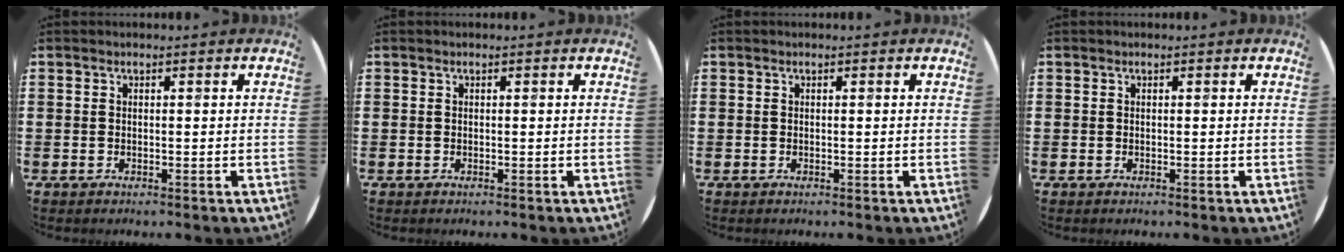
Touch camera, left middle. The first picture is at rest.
{"total": 0.0}
{"total": 0.0}
{"total": 0.0}